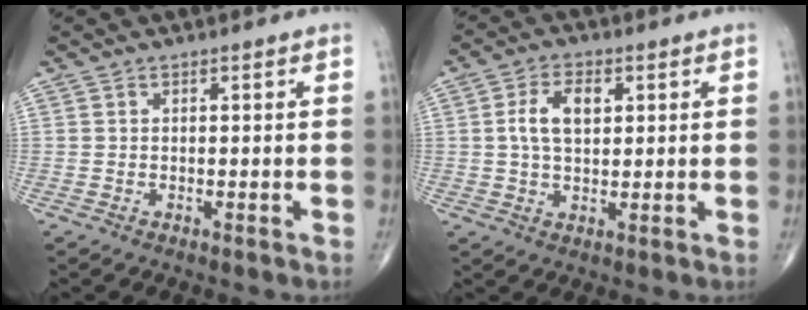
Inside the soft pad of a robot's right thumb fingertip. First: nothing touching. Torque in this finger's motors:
{"motor_torque": [0.16, 0.18, 0.61, 0.11, 0.09]}